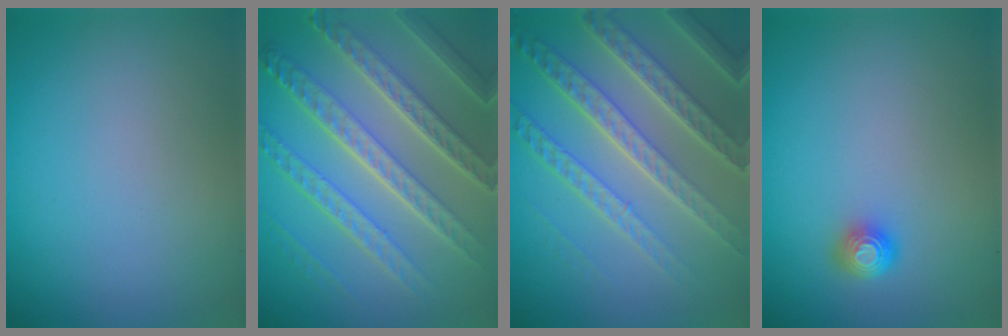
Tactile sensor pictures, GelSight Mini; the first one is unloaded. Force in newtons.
{"total": 8.8, "press": 6.3, "slide": 6.2}
{"total": 7.9, "press": 5.3, "slide": 5.9}
{"total": 1.6, "press": 1.2, "slide": 1.0}